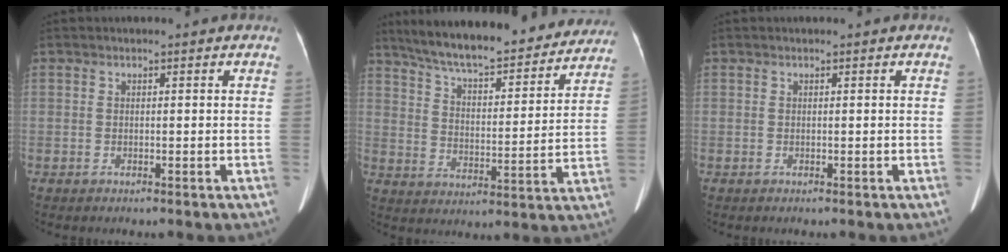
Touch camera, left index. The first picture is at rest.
{"total": 23.8, "force": [21.1, 4.8, 10.0], "torque": [-0.155, -0.001, 0.288]}
{"total": 0.0}